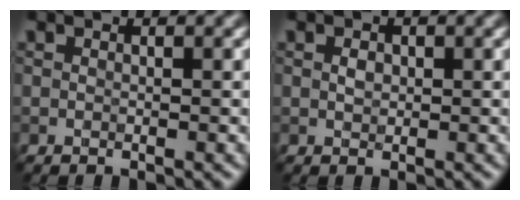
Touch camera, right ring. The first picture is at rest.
{"total": 1.0, "force": [0.1, 0.7, 0.6], "torque": [-0.012, 0.000, 0.003]}